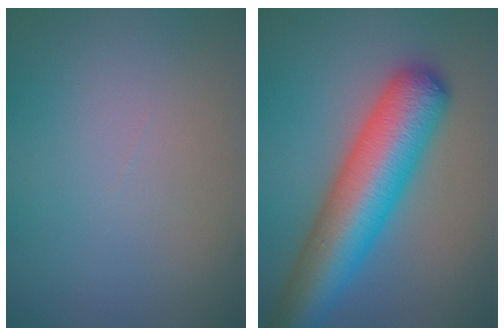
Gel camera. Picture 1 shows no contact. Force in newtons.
{"total": 9.7, "press": 9.7, "slide": 0.3}